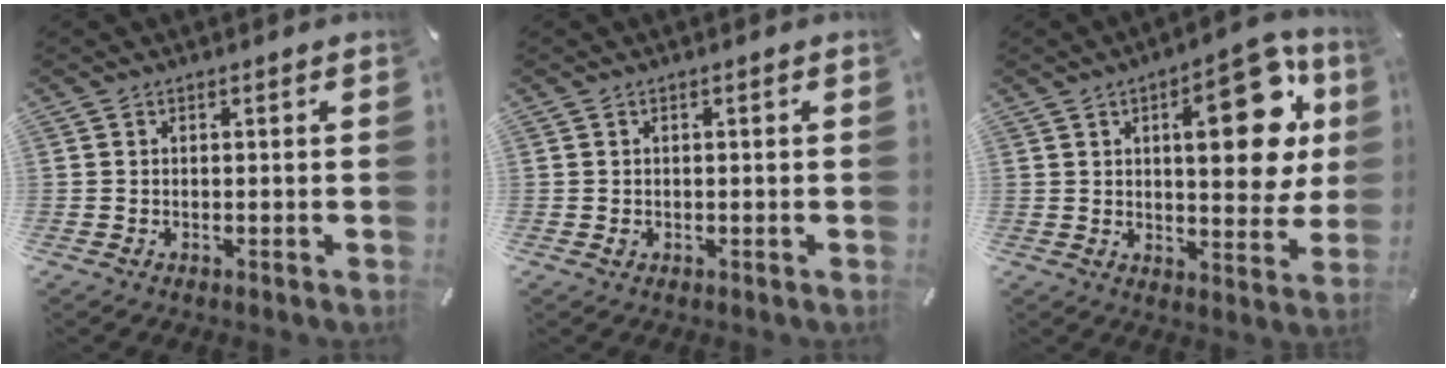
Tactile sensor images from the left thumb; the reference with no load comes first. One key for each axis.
{"total": 0.8, "fx": -0.2, "fy": 0.6, "fz": 0.5, "tx": -0.010, "ty": 0.001, "tz": -0.003}
{"total": 20.3, "fx": 6.5, "fy": 8.8, "fz": 17.1, "tx": -0.214, "ty": -0.020, "tz": 0.093}